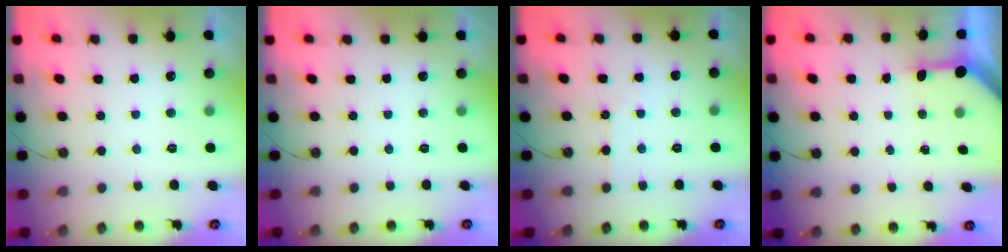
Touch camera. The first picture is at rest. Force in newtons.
{"total": 0.0}
{"total": 2.2, "press": 2.1, "slide": 0.4}
{"total": 3.5, "press": 3.5, "slide": 0.4}